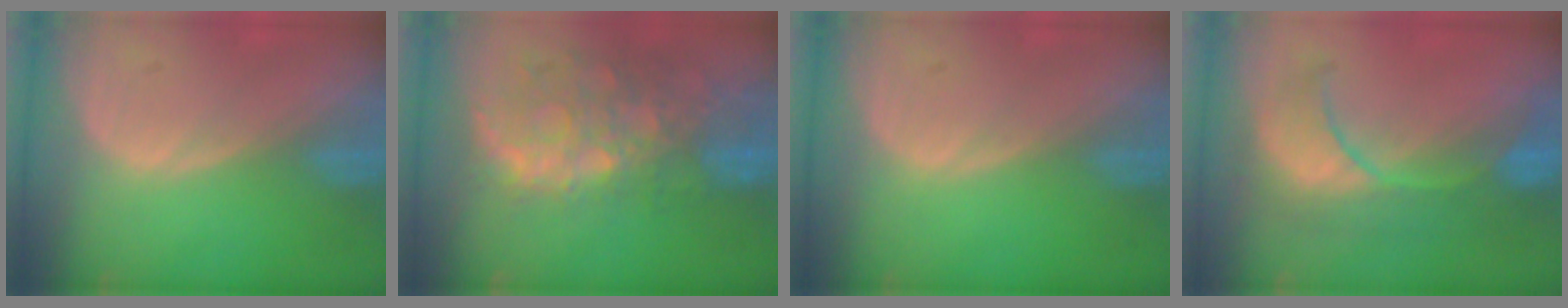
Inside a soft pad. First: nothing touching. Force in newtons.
{"total": 11.0, "press": 9.5, "slide": 5.6}
{"total": 0.0}
{"total": 9.3, "press": 8.9, "slide": 2.9}